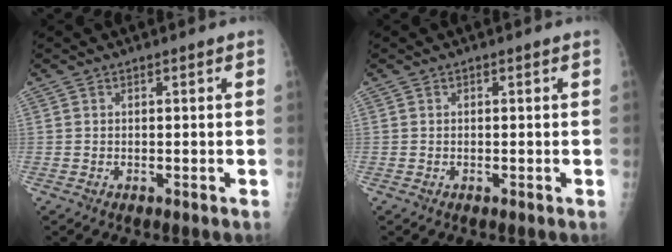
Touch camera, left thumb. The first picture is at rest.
{"total": 0.0}